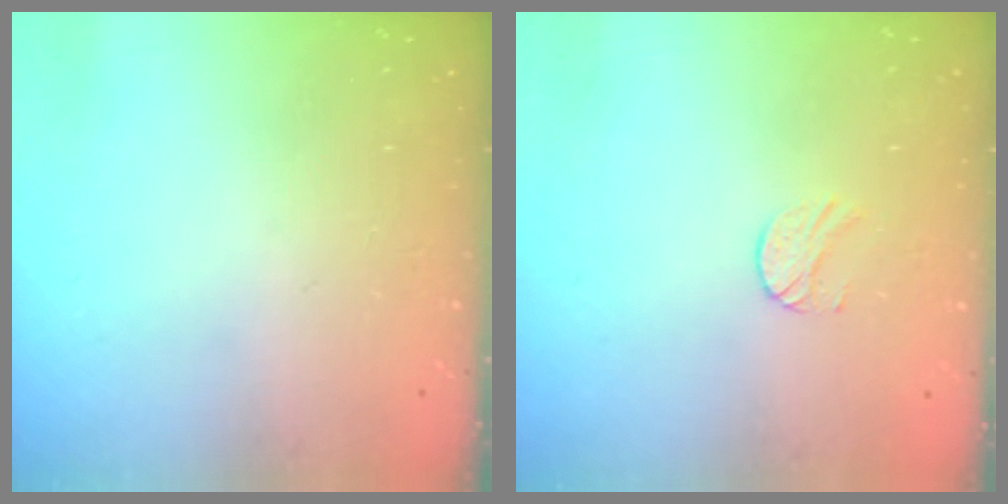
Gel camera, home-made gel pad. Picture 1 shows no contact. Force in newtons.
{"total": 5.3, "press": 5.3, "slide": 0.5}